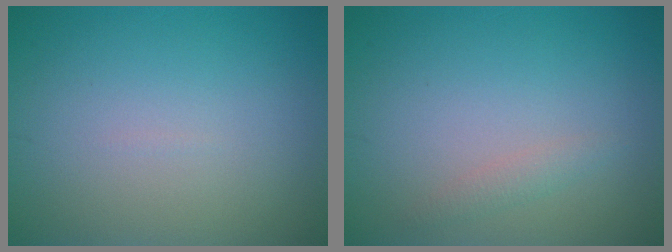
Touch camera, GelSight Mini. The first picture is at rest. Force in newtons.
{"total": 1.0, "press": 1.0, "slide": 0.0}